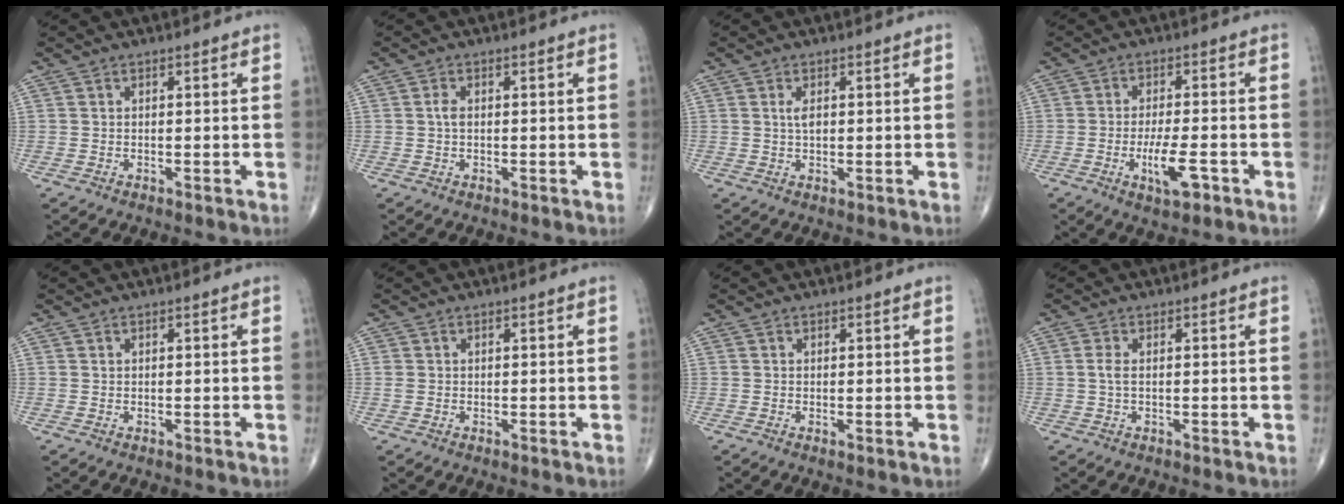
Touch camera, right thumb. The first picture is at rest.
{"total": 1.5, "force": [0.1, 0.9, 1.3], "torque": [-0.025, 0.002, 0.001]}
{"total": 2.1, "force": [0.5, 1.0, 1.8], "torque": [-0.034, -0.004, 0.010]}
{"total": 6.7, "force": [-2.6, 2.0, 5.9], "torque": [-0.103, 0.003, -0.041]}
{"total": 0.0}
{"total": 1.0, "force": [0.1, 0.9, 0.5], "torque": [-0.008, 0.002, 0.006]}
{"total": 0.0}
{"total": 1.9, "force": [0.2, 0.9, 1.7], "torque": [-0.042, 0.002, 0.005]}